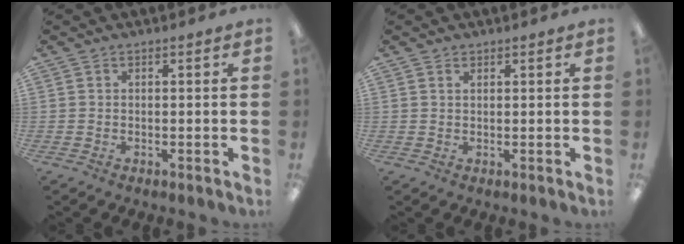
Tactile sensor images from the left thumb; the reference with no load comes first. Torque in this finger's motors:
{"motor_torque": [-0.11, -0.11, -0.46, 0.22, 0.05]}